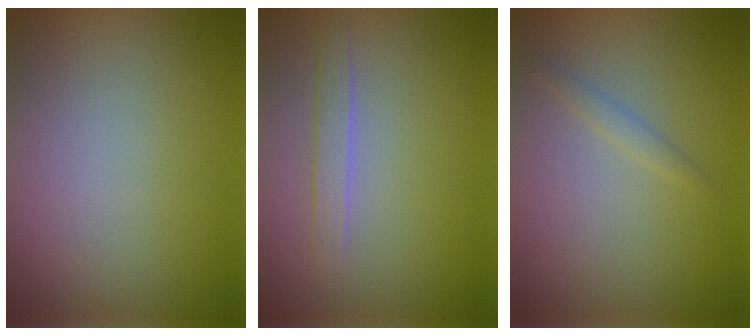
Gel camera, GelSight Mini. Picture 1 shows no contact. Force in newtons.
{"total": 1.4, "press": 1.4, "slide": 0.1}
{"total": 0.9, "press": 0.9, "slide": 0.1}